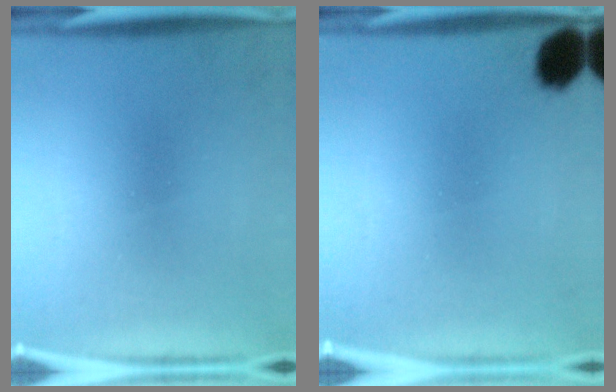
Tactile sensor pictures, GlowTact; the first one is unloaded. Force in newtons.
{"total": 6.7}